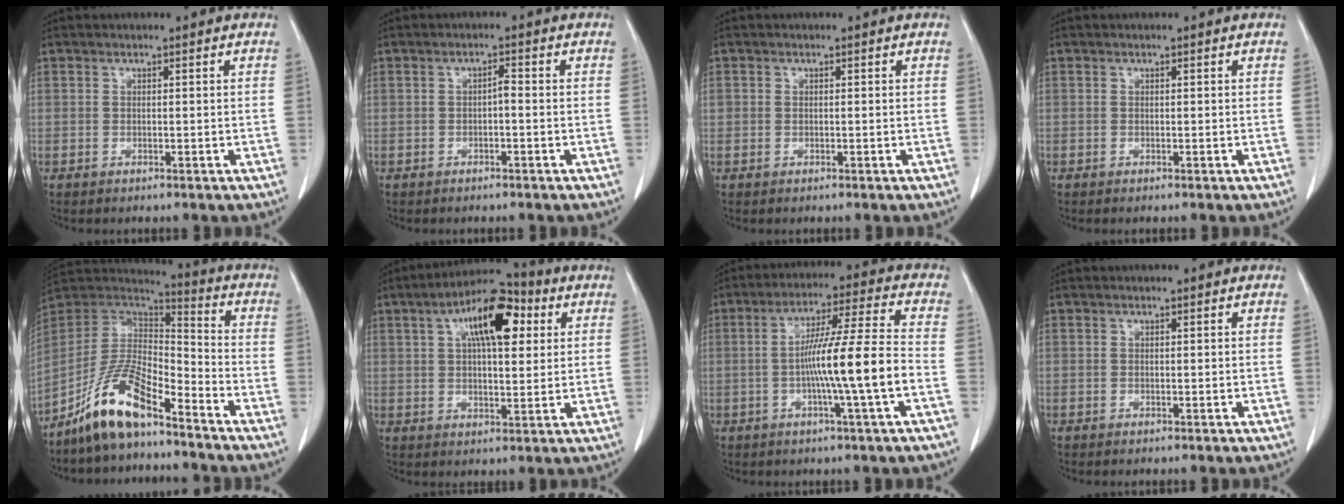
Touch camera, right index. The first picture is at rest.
{"total": 1.3, "force": [-0.4, 0.3, 1.2], "torque": [-0.018, 0.004, -0.007]}
{"total": 0.5, "force": [0.1, 0.5, 0.1], "torque": [0.005, 0.009, 0.004]}
{"total": 0.0}
{"total": 12.4, "force": [-8.9, 3.1, 8.1], "torque": [-0.173, 0.015, -0.169]}
{"total": 13.5, "force": [4.8, 5.0, 11.6], "torque": [-0.193, 0.036, 0.072]}
{"total": 11.7, "force": [-2.5, -1.3, 11.4], "torque": [-0.200, 0.004, -0.046]}
{"total": 0.0}